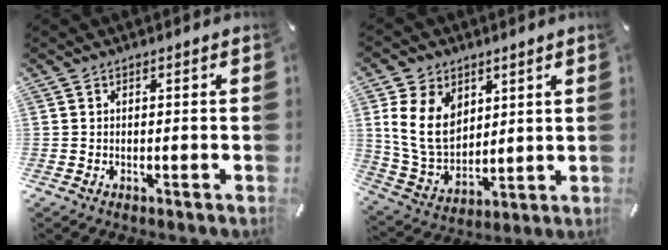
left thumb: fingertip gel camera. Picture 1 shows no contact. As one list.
[{"total": 13.3, "force": [4.0, 10.5, 7.1], "torque": [-0.171, -0.014, 0.075]}]